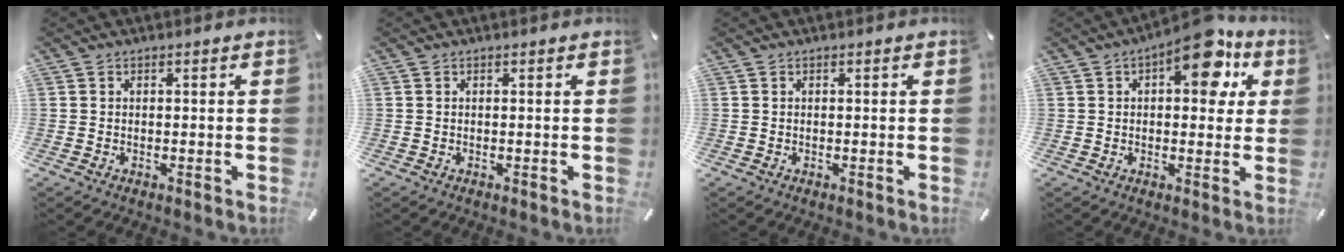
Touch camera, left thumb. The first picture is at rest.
{"total": 0.0}
{"total": 0.0}
{"total": 12.5, "force": [5.8, 6.0, 9.4], "torque": [-0.105, -0.032, 0.090]}